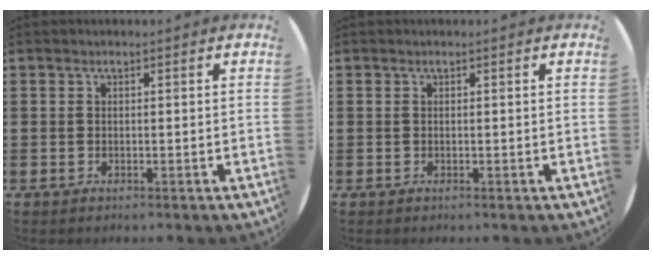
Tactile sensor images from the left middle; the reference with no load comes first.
{"total": 0.0}